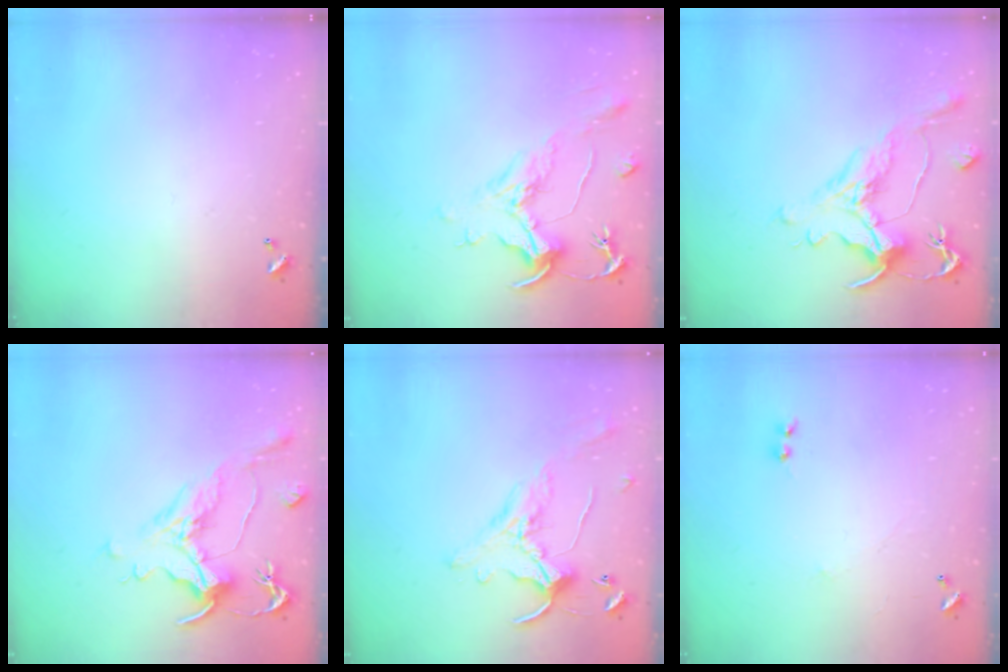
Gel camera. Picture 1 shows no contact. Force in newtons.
{"total": 2.2, "press": 1.7, "slide": 1.3}
{"total": 1.7, "press": 0.9, "slide": 1.4}
{"total": 1.1, "press": 0.0, "slide": 1.1}
{"total": 0.9, "press": 0.1, "slide": 0.9}
{"total": 1.2, "press": 1.2, "slide": 0.3}